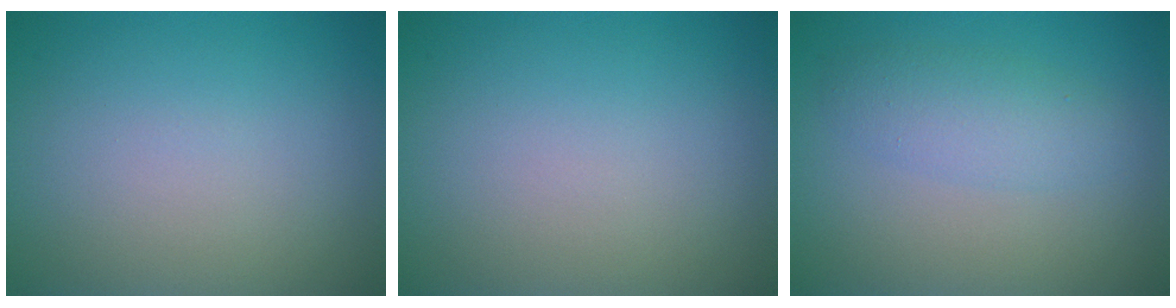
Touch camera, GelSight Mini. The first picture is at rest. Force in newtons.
{"total": 0.0}
{"total": 2.7, "press": 2.7, "slide": 0.0}